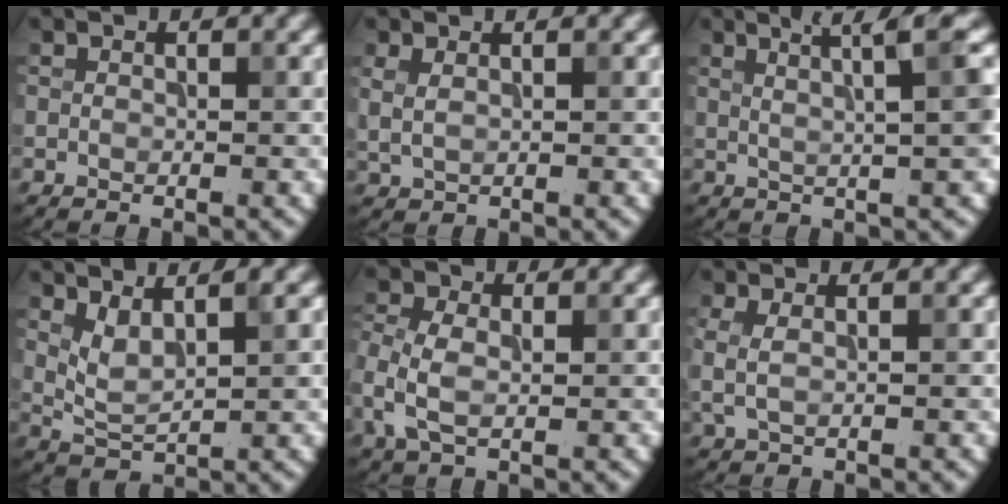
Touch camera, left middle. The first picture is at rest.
{"total": 1.4, "force": [0.6, 0.6, 1.2], "torque": [-0.029, 0.000, 0.017]}
{"total": 5.1, "force": [2.1, 1.0, 4.6], "torque": [-0.052, 0.019, 0.028]}
{"total": 2.8, "force": [1.4, 0.5, 2.4], "torque": [-0.058, -0.007, 0.034]}
{"total": 4.0, "force": [-0.8, 2.5, 3.0], "torque": [-0.086, -0.003, -0.018]}
{"total": 1.5, "force": [0.3, 0.5, 1.4], "torque": [-0.035, 0.001, 0.006]}